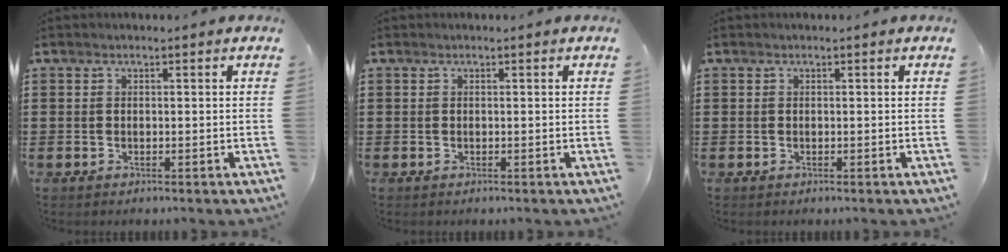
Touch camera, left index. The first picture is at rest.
{"total": 0.0}
{"total": 0.0}